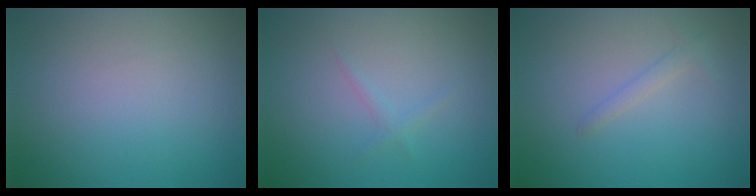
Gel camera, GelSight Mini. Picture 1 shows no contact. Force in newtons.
{"total": 0.7, "press": 0.7, "slide": 0.1}
{"total": 1.1, "press": 1.1, "slide": 0.1}